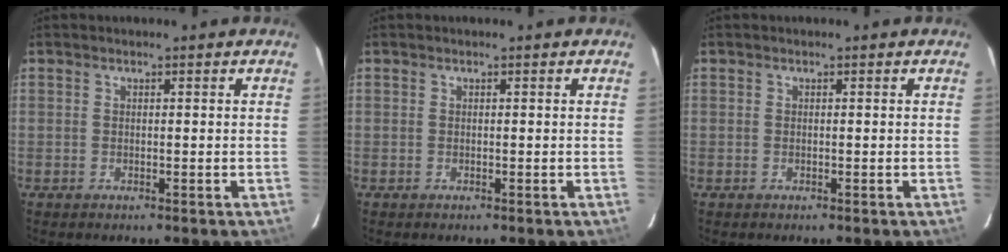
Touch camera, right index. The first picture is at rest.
{"total": 0.0}
{"total": 0.0}